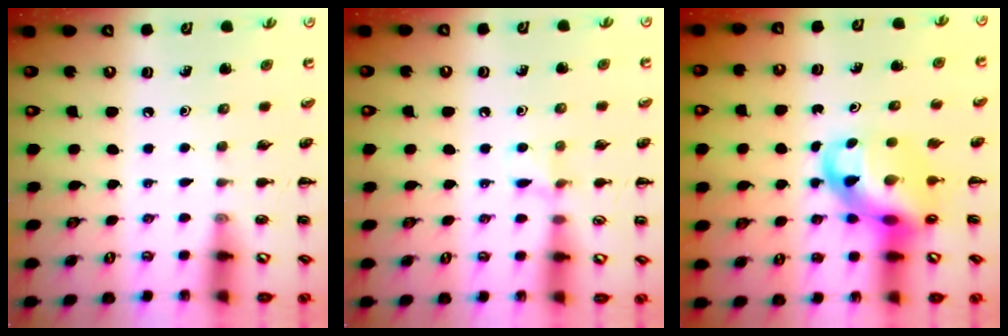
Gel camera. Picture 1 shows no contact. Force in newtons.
{"total": 5.4, "press": 5.1, "slide": 2.0}
{"total": 10.7, "press": 10.4, "slide": 2.6}